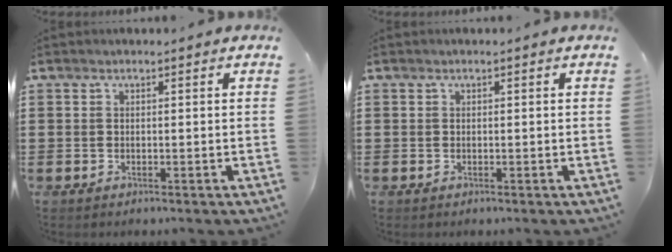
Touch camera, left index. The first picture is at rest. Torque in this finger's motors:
{"motor_torque": [-0.01, -0.01, 0.00, 0.00]}